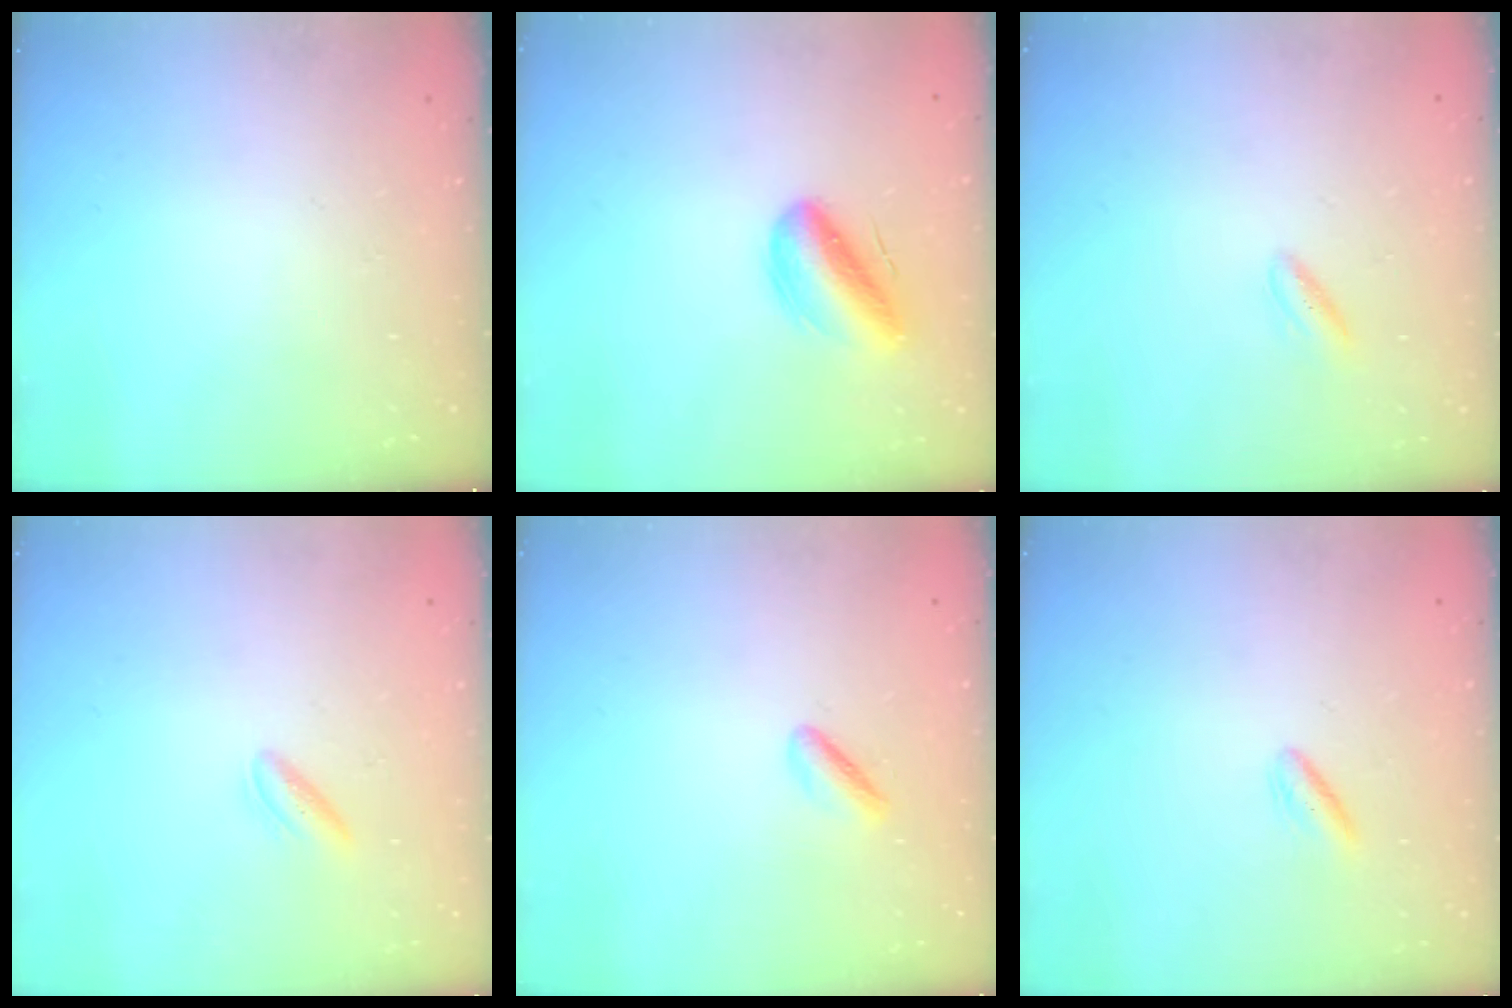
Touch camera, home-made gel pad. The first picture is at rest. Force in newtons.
{"total": 10.9, "press": 10.4, "slide": 3.2}
{"total": 3.0, "press": 2.9, "slide": 0.6}
{"total": 3.4, "press": 3.3, "slide": 0.9}
{"total": 1.7, "press": 1.4, "slide": 1.0}
{"total": 3.4, "press": 3.1, "slide": 1.2}